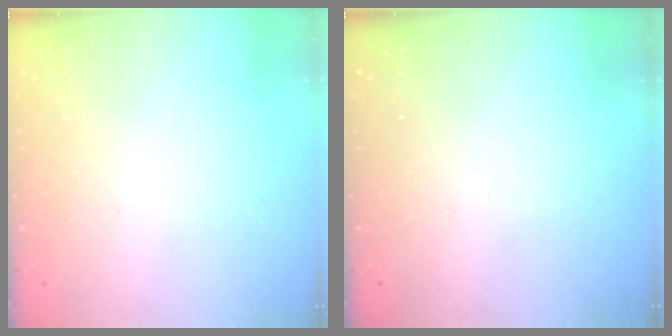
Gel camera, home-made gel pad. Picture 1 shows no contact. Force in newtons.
{"total": 0.0}